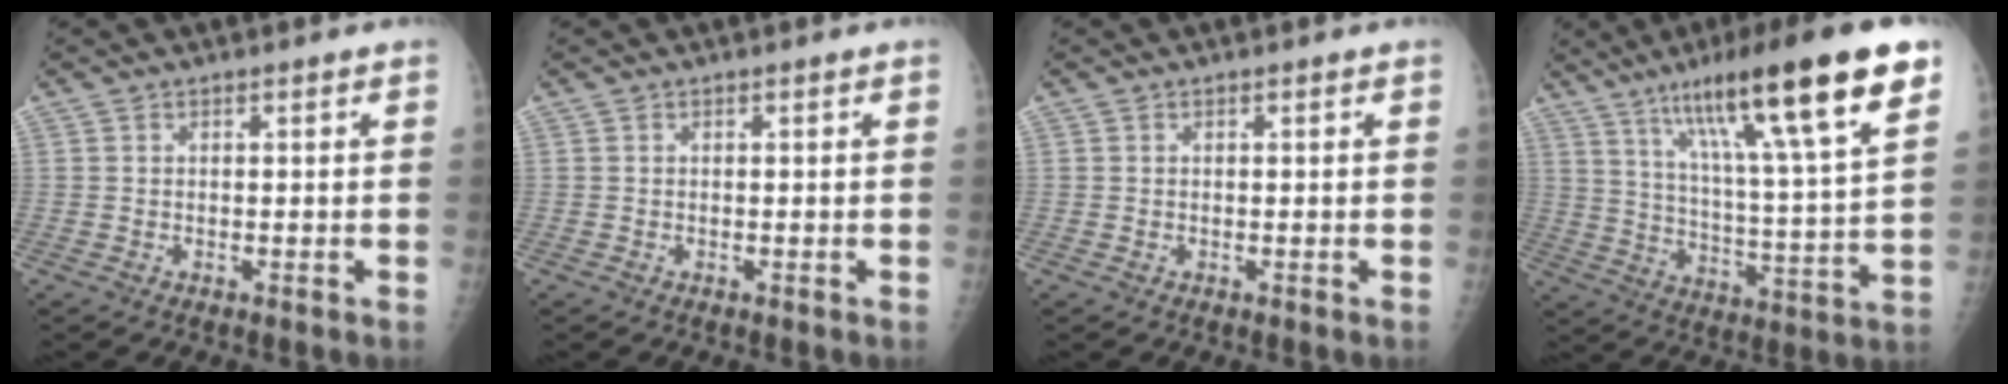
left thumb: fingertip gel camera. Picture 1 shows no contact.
{"total": 0.0}
{"total": 0.0}
{"total": 23.7, "force": [13.6, 3.1, 19.1], "torque": [-0.294, -0.033, 0.219]}